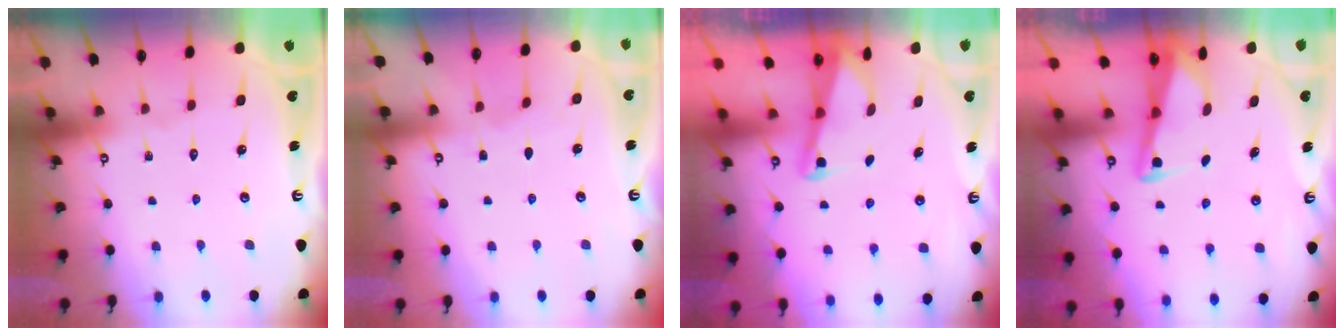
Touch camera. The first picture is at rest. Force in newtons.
{"total": 3.0, "press": 2.9, "slide": 0.5}
{"total": 2.1, "press": 2.0, "slide": 0.4}
{"total": 3.0, "press": 3.0, "slide": 0.3}